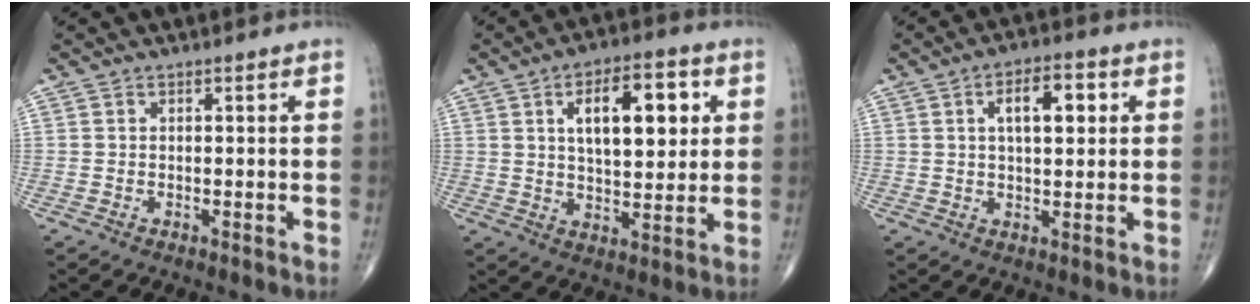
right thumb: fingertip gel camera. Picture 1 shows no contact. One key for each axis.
{"total": 13.4, "fx": 3.9, "fy": 6.2, "fz": 11.3, "tx": -0.144, "ty": -0.006, "tz": 0.062}
{"total": 8.0, "fx": 2.2, "fy": 3.6, "fz": 6.7, "tx": -0.087, "ty": 0.004, "tz": 0.031}